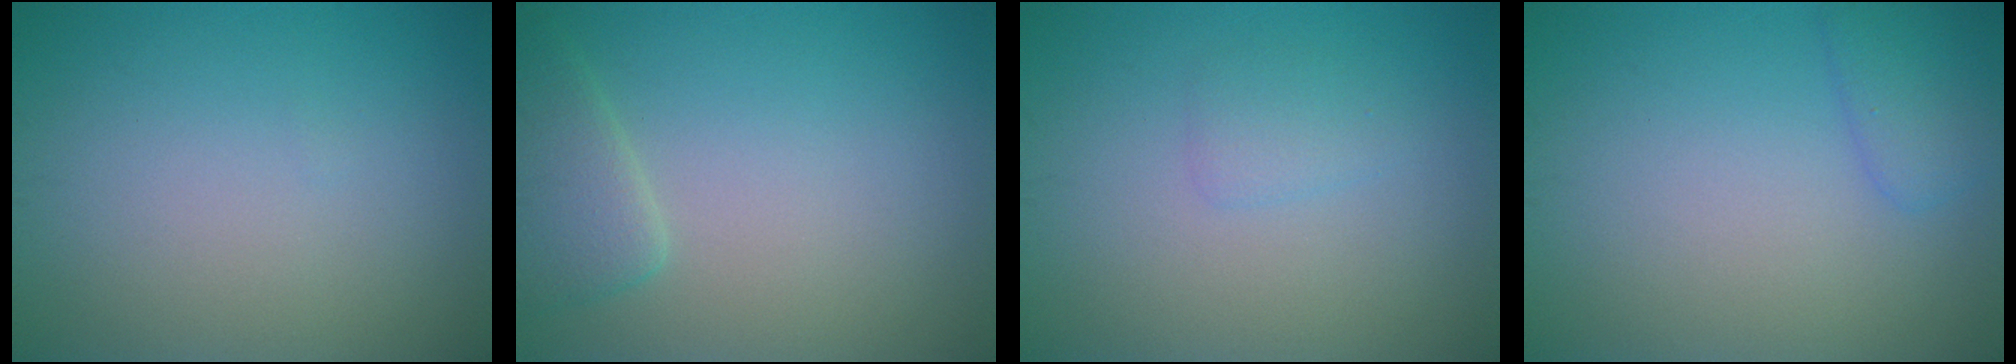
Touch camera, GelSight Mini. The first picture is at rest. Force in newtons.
{"total": 2.9, "press": 2.9, "slide": 0.3}
{"total": 1.2, "press": 1.2, "slide": 0.1}
{"total": 2.0, "press": 2.0, "slide": 0.1}